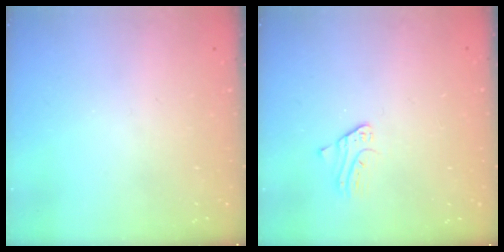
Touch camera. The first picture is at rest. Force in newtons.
{"total": 1.8, "press": 1.7, "slide": 0.2}